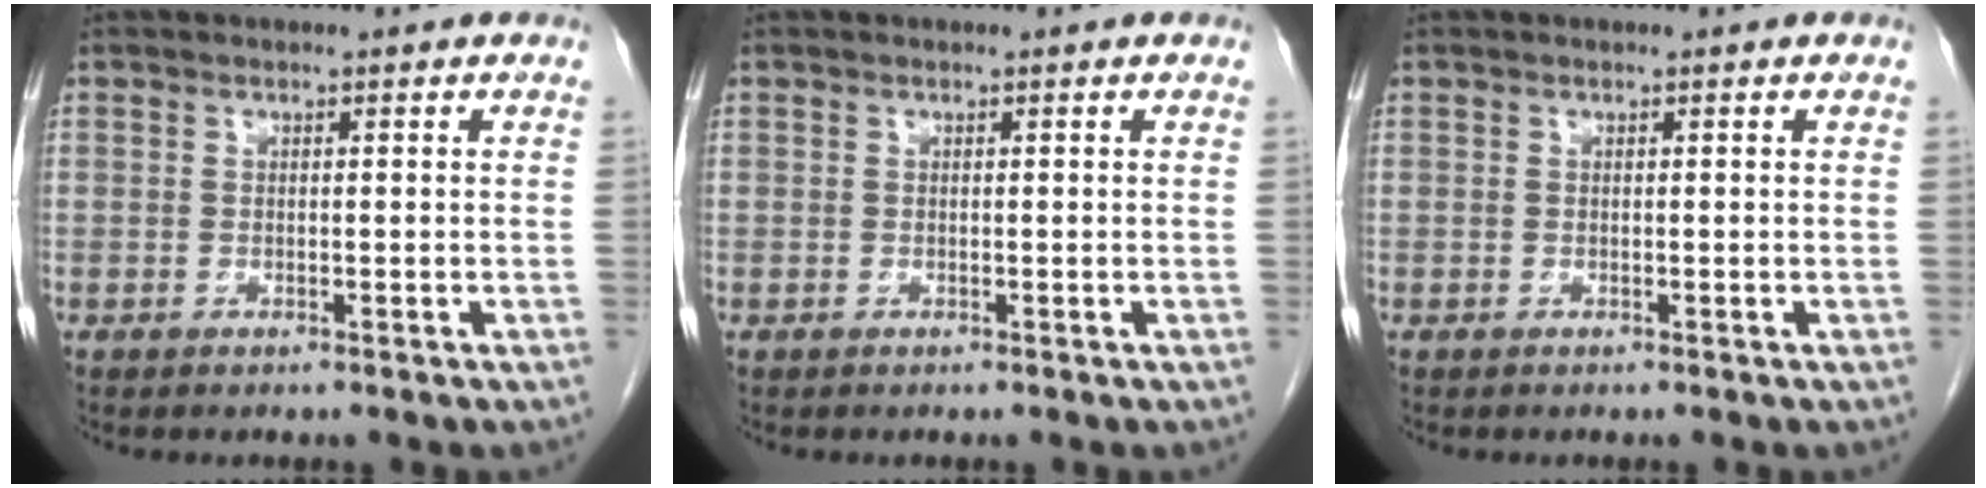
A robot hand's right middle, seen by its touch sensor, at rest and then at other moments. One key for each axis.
{"total": 0.0}
{"total": 0.0}